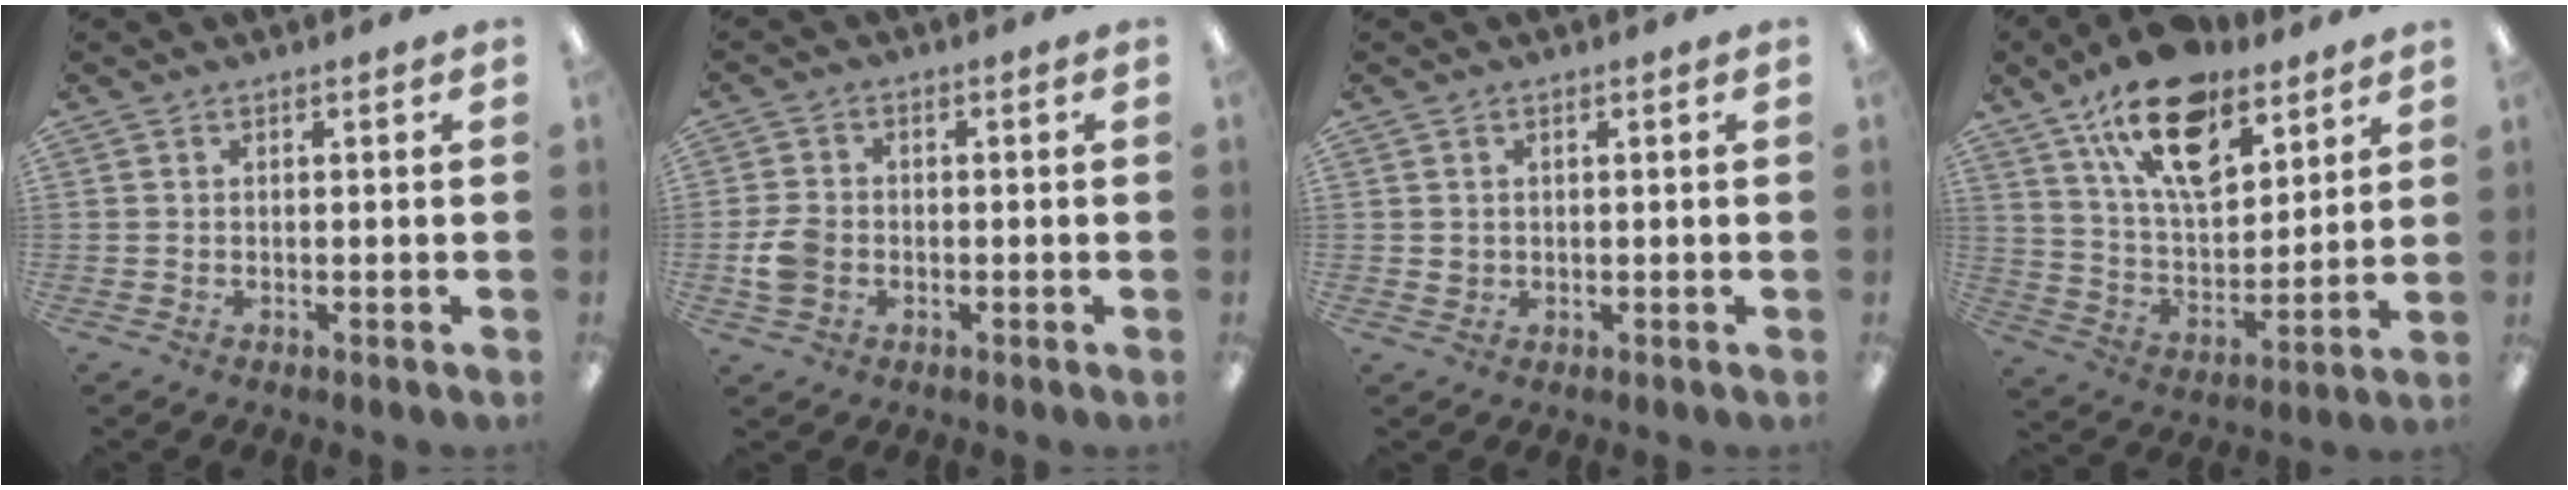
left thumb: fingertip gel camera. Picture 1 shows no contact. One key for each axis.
{"total": 5.6, "fx": -1.3, "fy": 4.4, "fz": 3.2, "tx": -0.058, "ty": 0.005, "tz": -0.024}
{"total": 1.2, "fx": 0.5, "fy": 1.0, "fz": 0.3, "tx": -0.007, "ty": 0.005, "tz": 0.008}
{"total": 19.4, "fx": 12.3, "fy": 9.6, "fz": 11.5, "tx": -0.192, "ty": -0.053, "tz": 0.217}